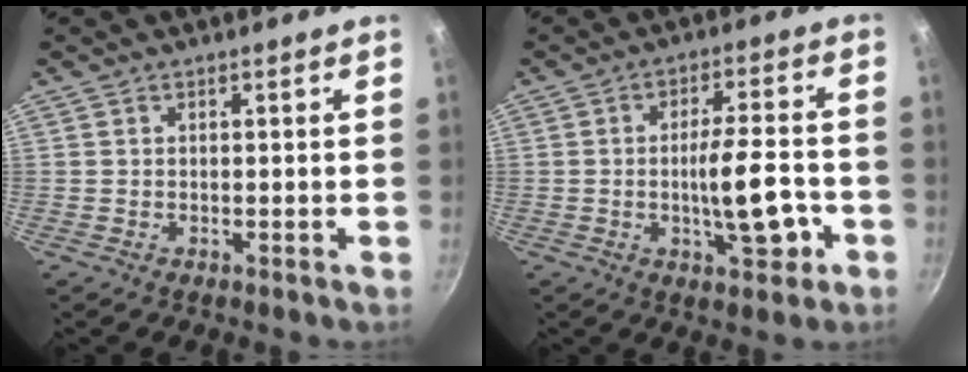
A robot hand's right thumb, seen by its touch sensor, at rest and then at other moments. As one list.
[{"total": 10.4, "force": [-2.9, 3.4, 9.4], "torque": [-0.126, 0.023, -0.042]}]